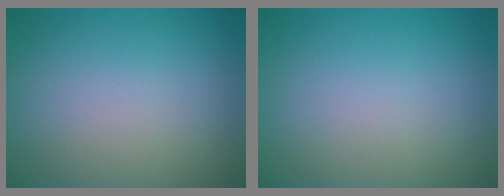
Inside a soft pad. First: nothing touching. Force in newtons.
{"total": 0.0}